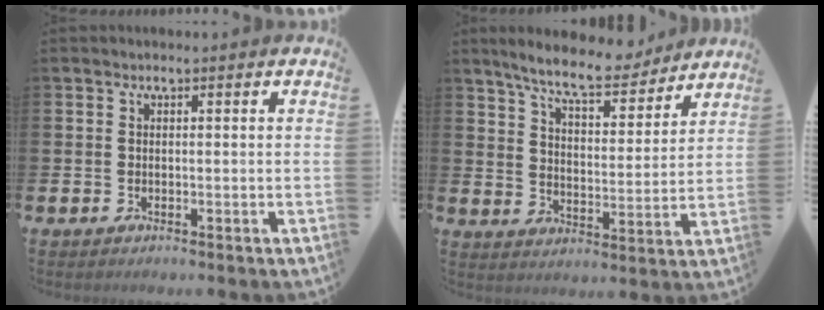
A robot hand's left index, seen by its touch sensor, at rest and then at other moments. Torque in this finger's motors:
{"motor_torque": [1.09, -1.05, 0.73, 0.21]}